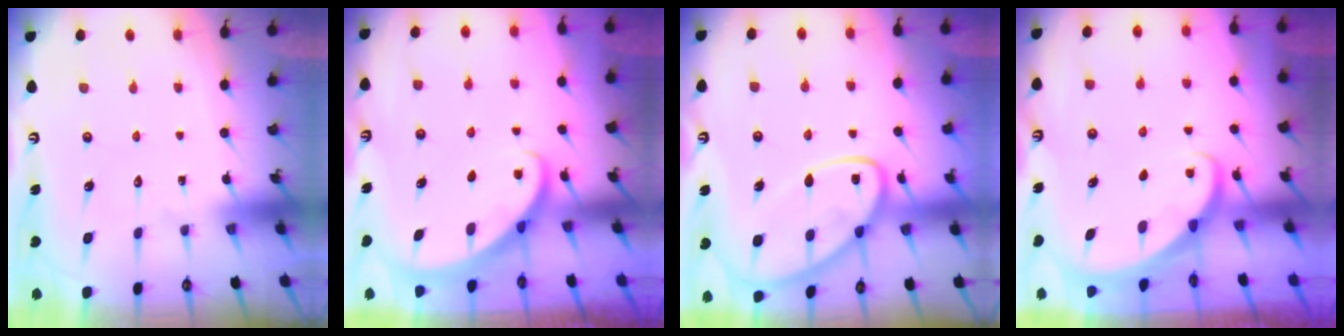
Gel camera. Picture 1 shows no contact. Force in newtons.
{"total": 2.8, "press": 2.8, "slide": 0.2}
{"total": 12.6, "press": 12.5, "slide": 1.1}
{"total": 1.7, "press": 1.7, "slide": 0.1}